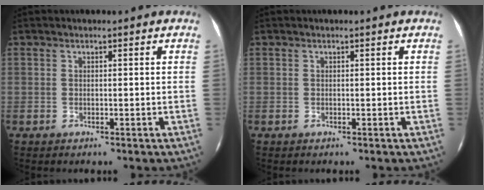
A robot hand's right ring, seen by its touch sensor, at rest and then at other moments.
{"total": 0.0}